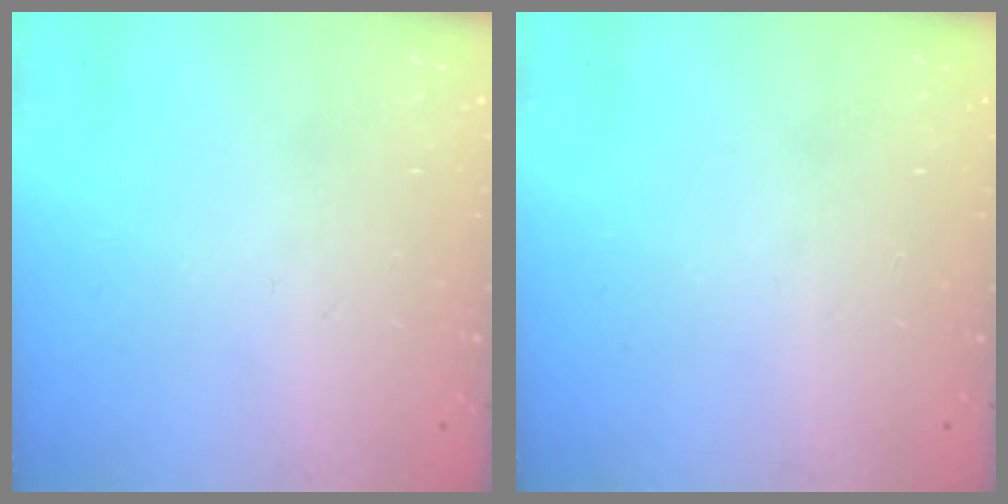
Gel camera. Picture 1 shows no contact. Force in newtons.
{"total": 0.0}